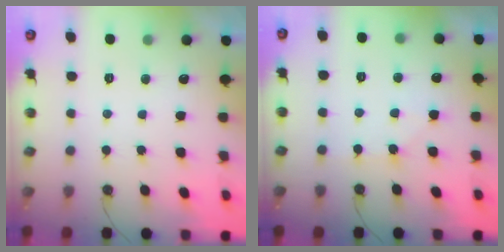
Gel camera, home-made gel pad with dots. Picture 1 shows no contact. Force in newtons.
{"total": 5.0, "press": 4.9, "slide": 0.8}